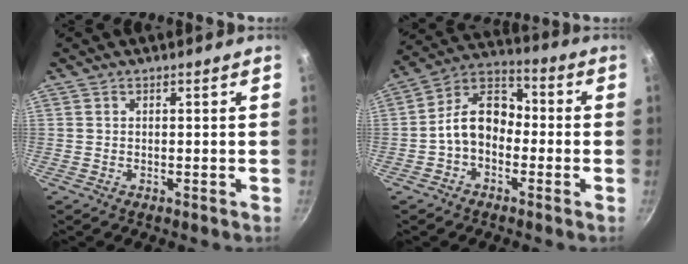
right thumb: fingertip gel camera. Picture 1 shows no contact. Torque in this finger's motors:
{"motor_torque": [1.13, 1.08, 1.11, -0.31, 0.08]}